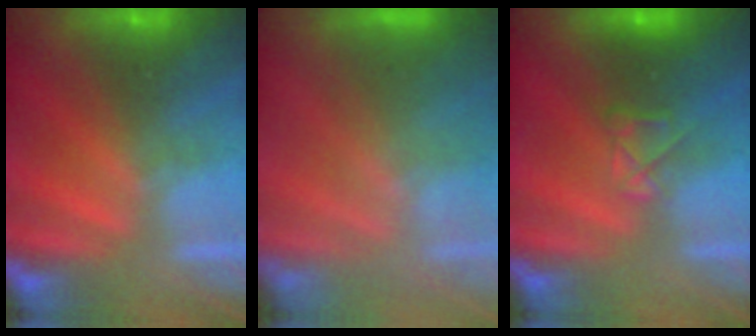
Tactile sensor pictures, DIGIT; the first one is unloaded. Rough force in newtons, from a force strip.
{"total": 2.8}
{"total": 2.9}